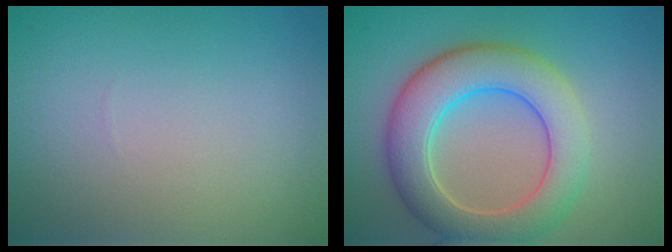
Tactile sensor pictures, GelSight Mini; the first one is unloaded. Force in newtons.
{"total": 7.3, "press": 7.3, "slide": 0.7}